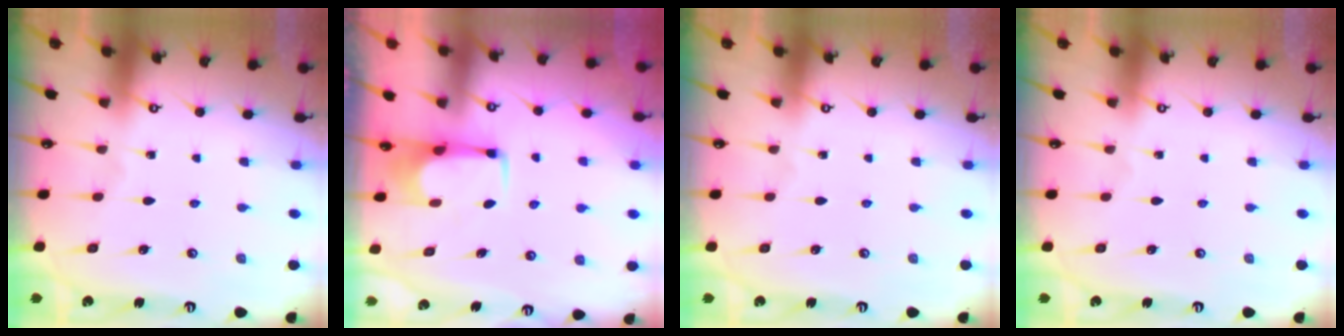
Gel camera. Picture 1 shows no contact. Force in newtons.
{"total": 2.6, "press": 2.6, "slide": 0.4}
{"total": 0.0}
{"total": 0.0}